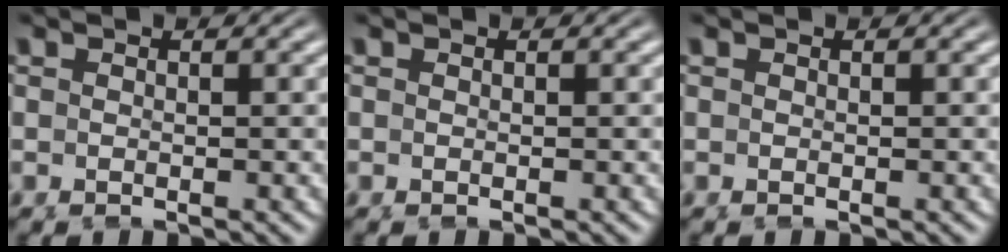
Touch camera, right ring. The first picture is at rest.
{"total": 0.0}
{"total": 0.0}